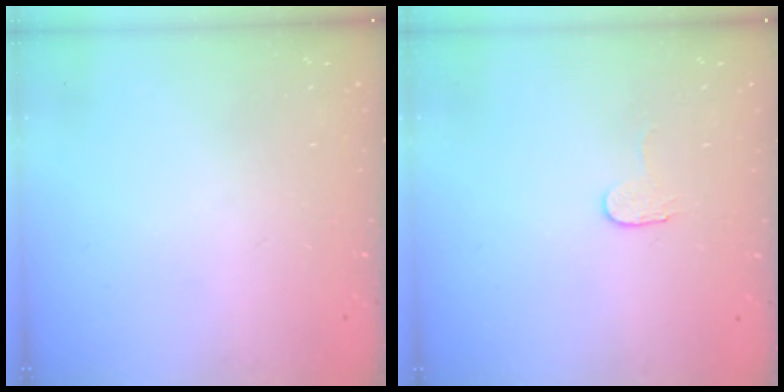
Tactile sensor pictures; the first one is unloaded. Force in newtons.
{"total": 2.9, "press": 2.9, "slide": 0.3}